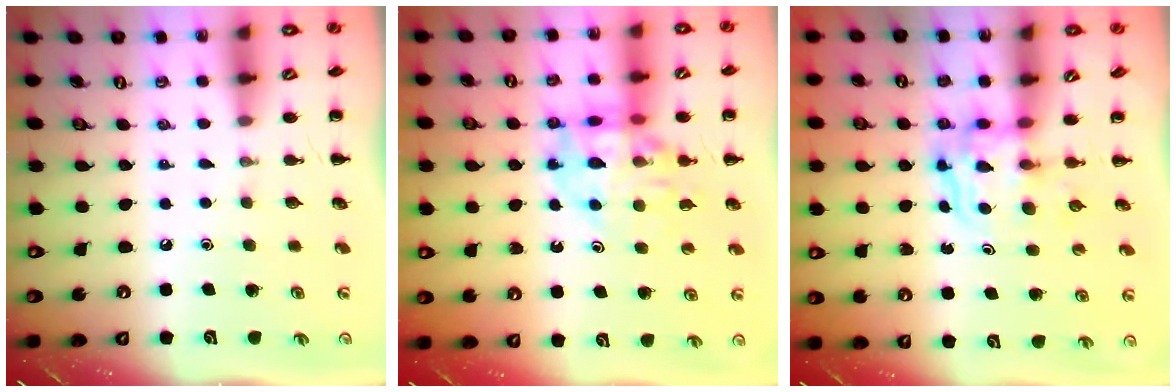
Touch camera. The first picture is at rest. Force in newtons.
{"total": 14.6, "press": 14.2, "slide": 3.4}
{"total": 3.6, "press": 3.6, "slide": 0.2}